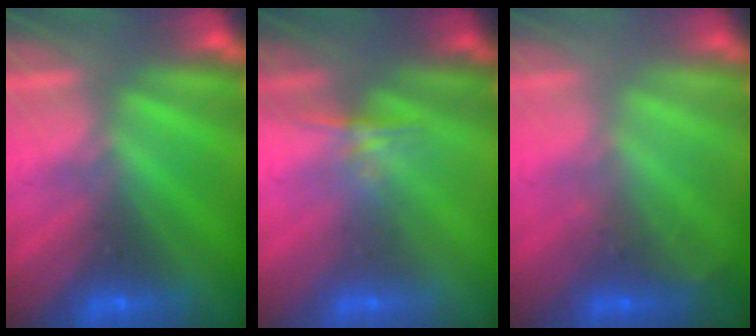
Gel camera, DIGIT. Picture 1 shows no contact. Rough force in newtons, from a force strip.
{"total": 1.6}
{"total": 2.2}